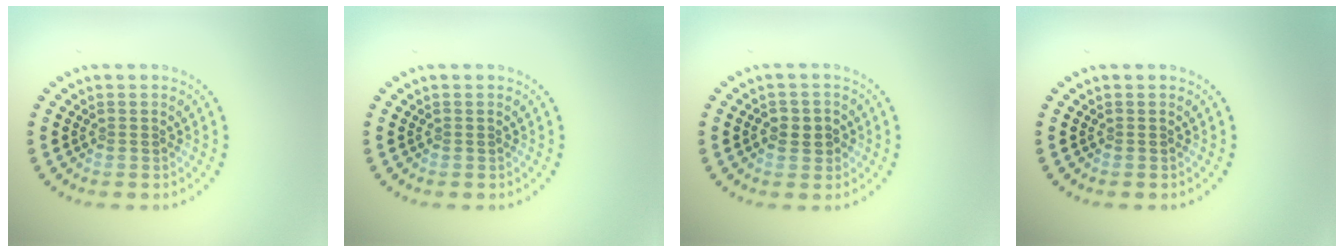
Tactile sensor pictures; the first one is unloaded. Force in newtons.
{"total": 0.0}
{"total": 2.3, "press": 2.2, "slide": 0.4}
{"total": 0.0}